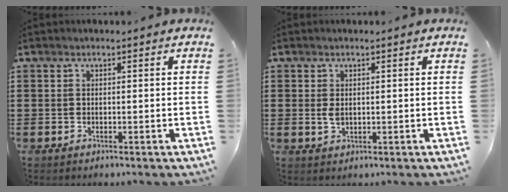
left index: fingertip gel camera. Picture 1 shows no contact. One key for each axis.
{"total": 1.7, "fx": 0.2, "fy": 0.9, "fz": 1.4, "tx": -0.038, "ty": 0.001, "tz": 0.002}